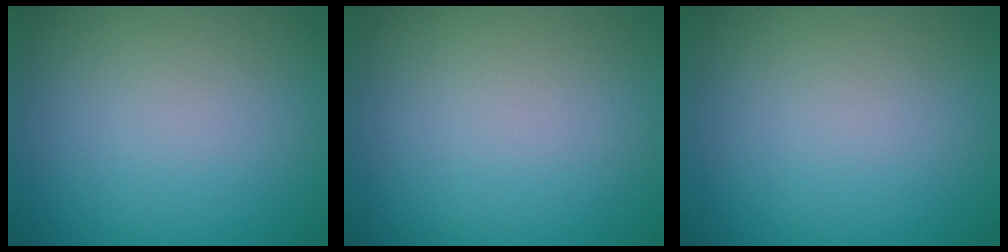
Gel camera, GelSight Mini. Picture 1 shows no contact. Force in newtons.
{"total": 0.0}
{"total": 0.0}